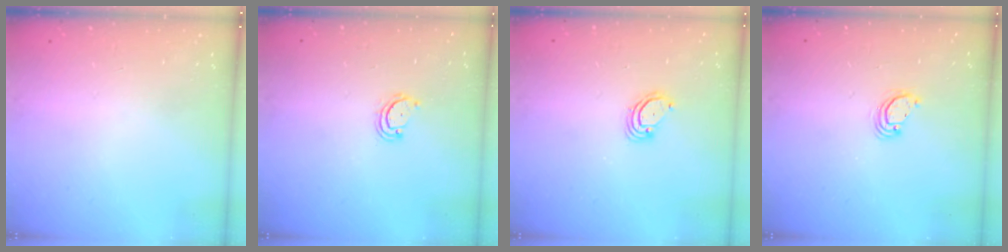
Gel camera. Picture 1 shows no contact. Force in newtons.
{"total": 3.2, "press": 3.2, "slide": 0.3}
{"total": 3.5, "press": 3.5, "slide": 0.3}
{"total": 3.2, "press": 3.2, "slide": 0.2}